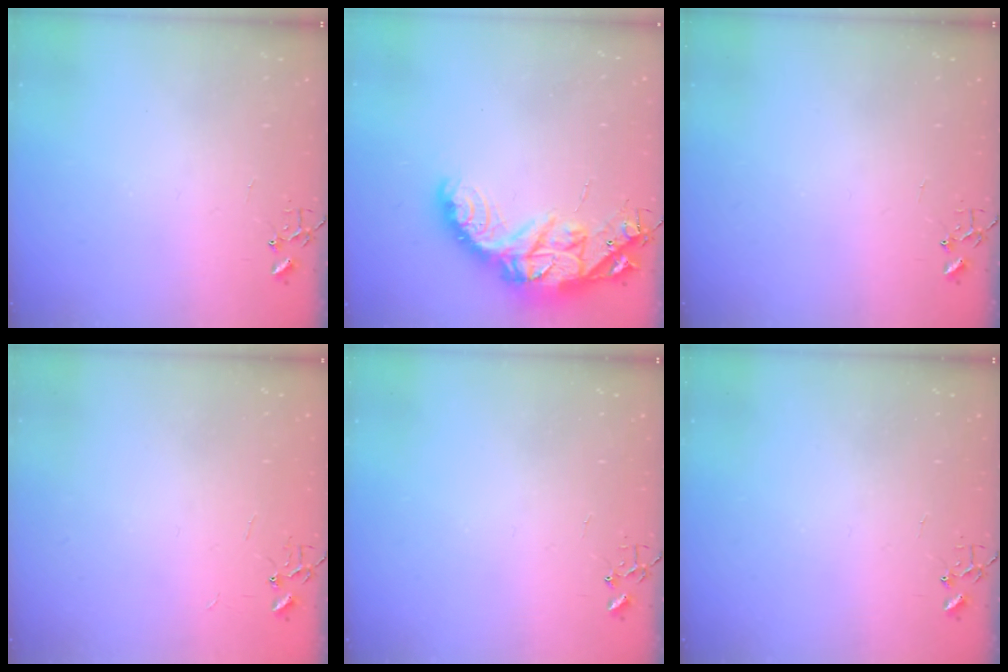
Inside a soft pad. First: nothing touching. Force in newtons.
{"total": 19.5, "press": 19.4, "slide": 1.3}
{"total": 0.0}
{"total": 1.8, "press": 1.8, "slide": 0.2}
{"total": 0.0}
{"total": 0.0}